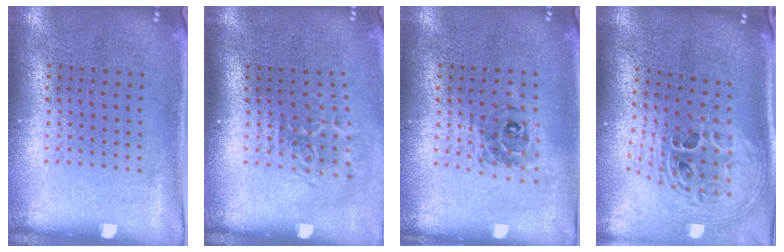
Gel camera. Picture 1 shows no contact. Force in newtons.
{"total": 1.9, "press": 1.2, "slide": 1.4}
{"total": 0.7, "press": 0.7, "slide": 0.0}
{"total": 2.8, "press": 2.0, "slide": 1.9}